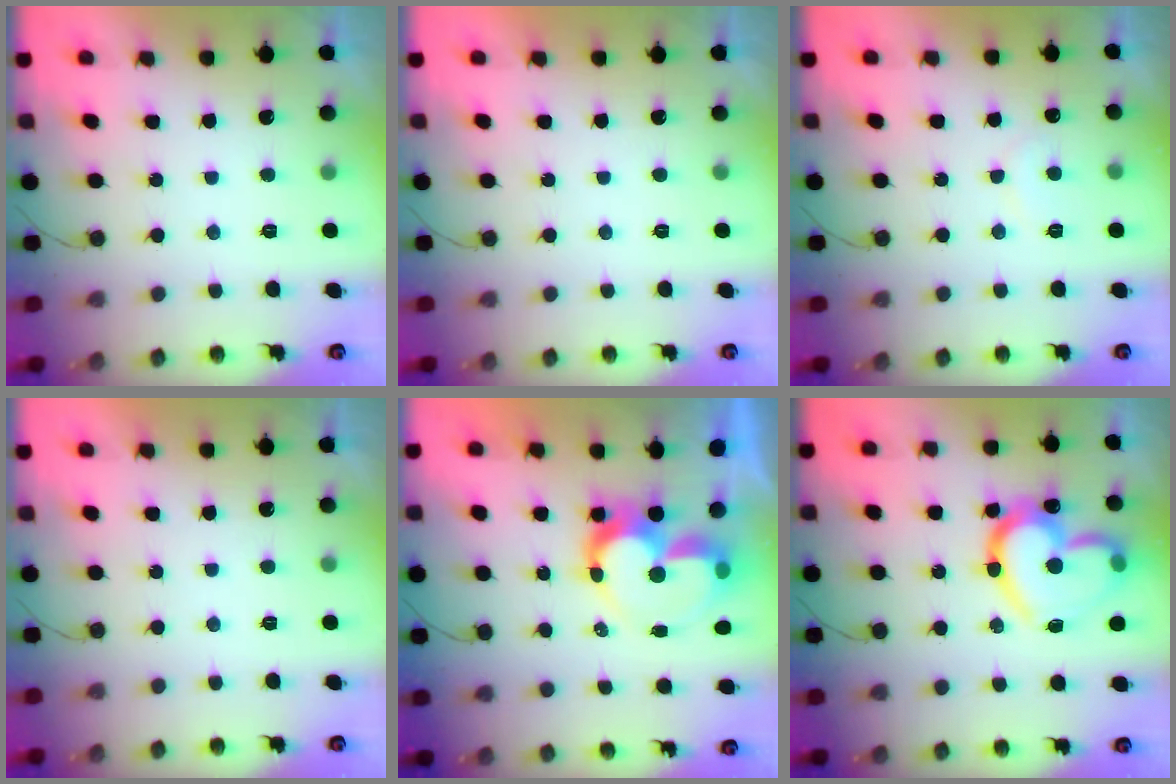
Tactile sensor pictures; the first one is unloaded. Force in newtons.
{"total": 1.7, "press": 1.7, "slide": 0.0}
{"total": 6.2, "press": 6.1, "slide": 0.4}
{"total": 1.6, "press": 1.6, "slide": 0.0}
{"total": 11.8, "press": 11.8, "slide": 1.2}
{"total": 21.8, "press": 21.7, "slide": 2.4}